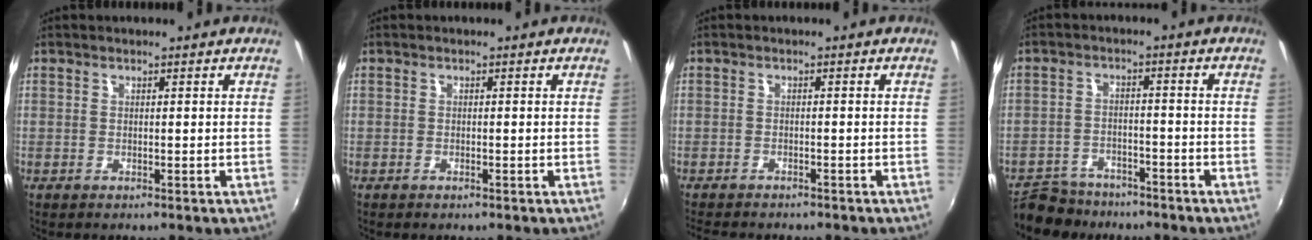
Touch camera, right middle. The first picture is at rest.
{"total": 0.5, "force": [-0.4, 0.3, 0.1], "torque": [-0.003, -0.003, -0.009]}
{"total": 5.9, "force": [-5.3, 1.5, 2.1], "torque": [-0.055, -0.018, -0.083]}
{"total": 9.6, "force": [-8.1, 4.6, 2.6], "torque": [-0.078, -0.002, -0.128]}